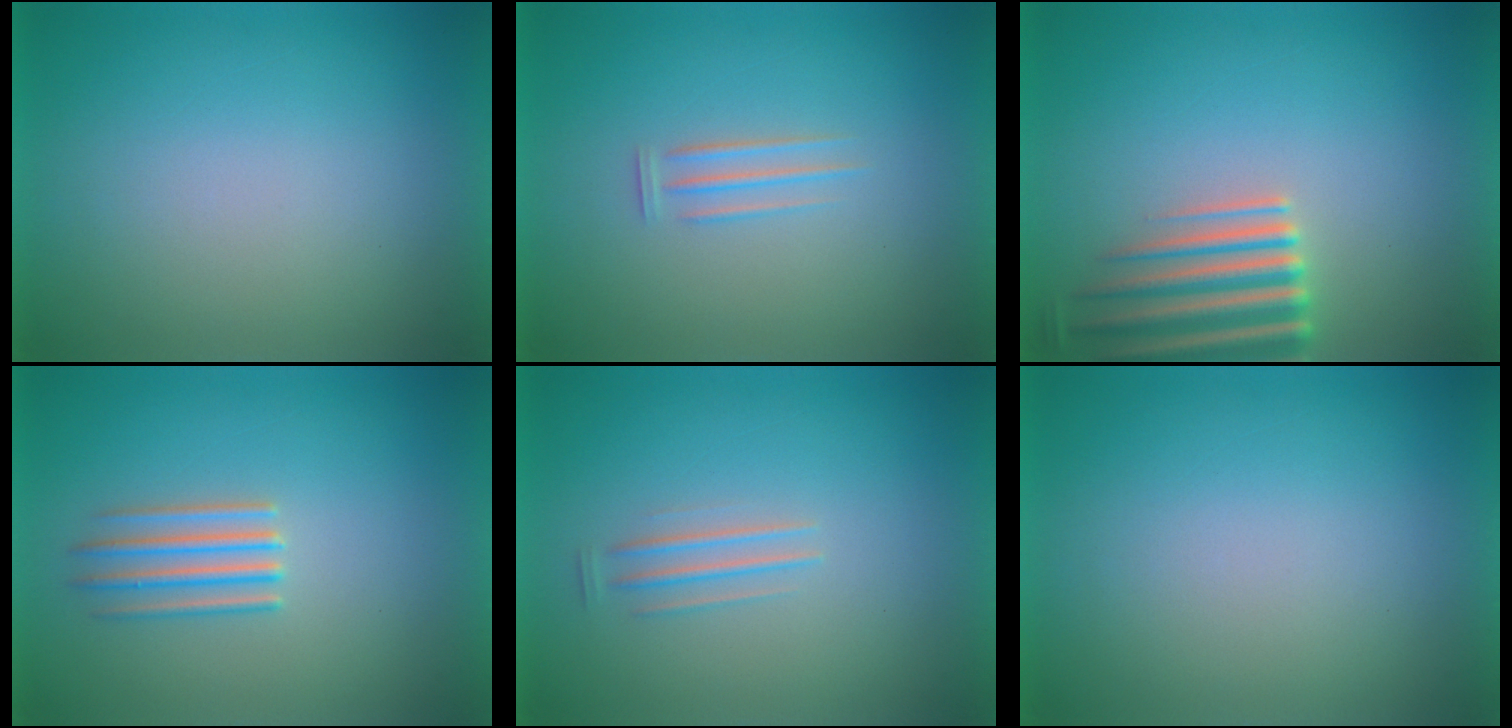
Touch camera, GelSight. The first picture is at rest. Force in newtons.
{"total": 1.9}
{"total": 6.0}
{"total": 2.9}
{"total": 1.6}
{"total": 0.0}